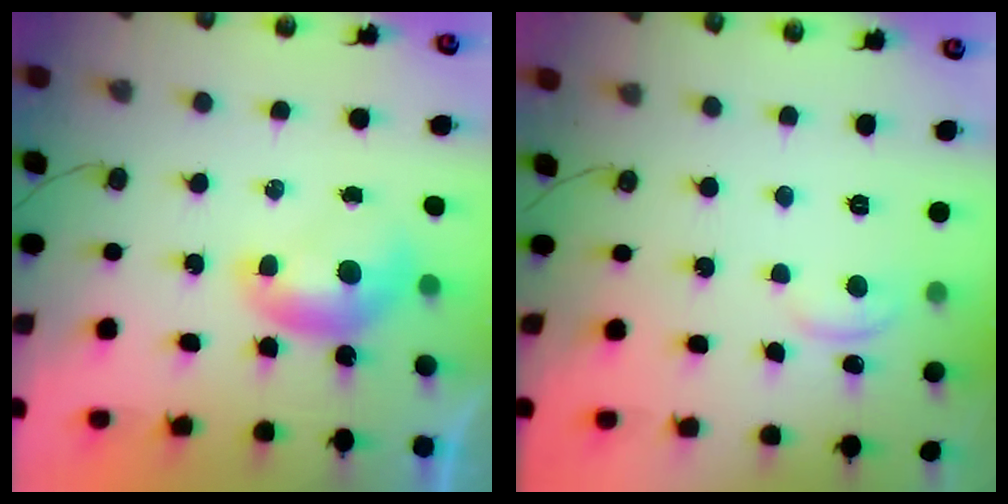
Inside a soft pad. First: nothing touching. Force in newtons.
{"total": 1.9, "press": 1.9, "slide": 0.1}